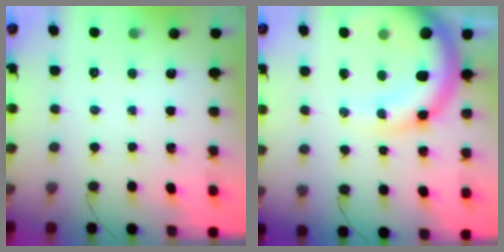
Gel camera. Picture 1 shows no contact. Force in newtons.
{"total": 14.0, "press": 13.6, "slide": 3.6}